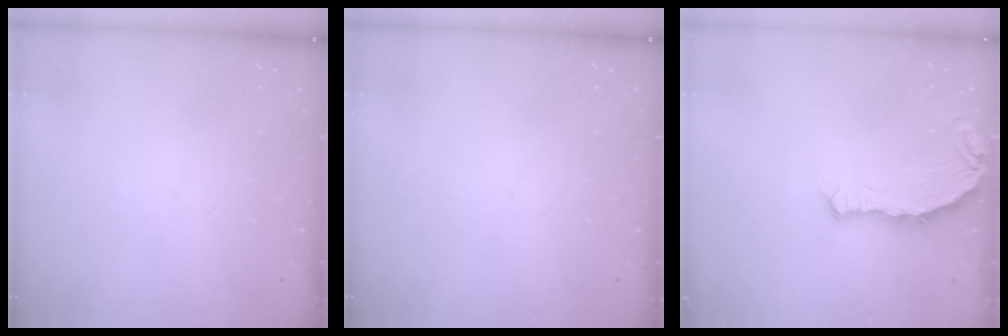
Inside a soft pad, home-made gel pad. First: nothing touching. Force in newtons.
{"total": 0.0}
{"total": 7.3, "press": 5.2, "slide": 5.2}